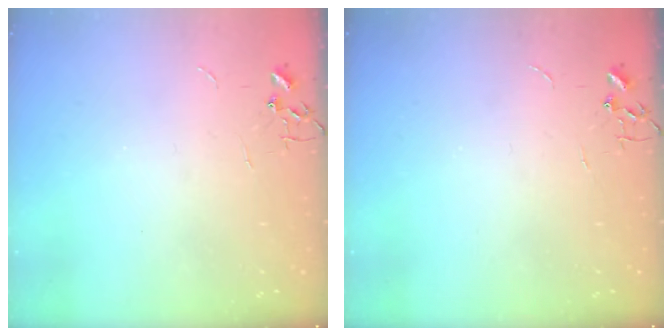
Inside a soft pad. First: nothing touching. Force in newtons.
{"total": 0.0}